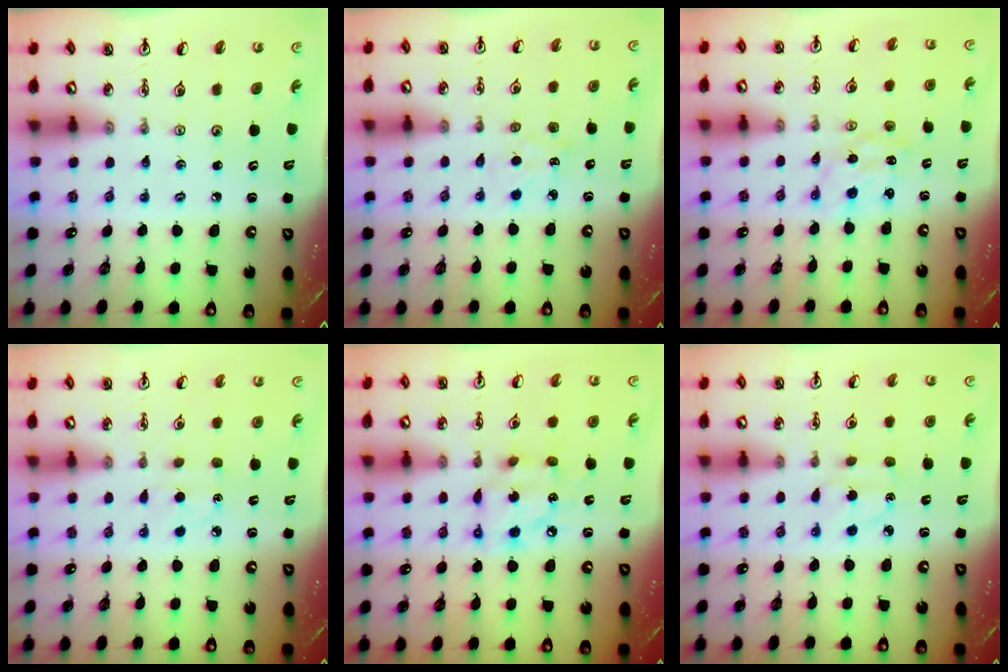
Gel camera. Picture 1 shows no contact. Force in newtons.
{"total": 3.5, "press": 3.5, "slide": 0.4}
{"total": 1.4, "press": 1.4, "slide": 0.1}
{"total": 4.2, "press": 4.2, "slide": 0.5}
{"total": 11.5, "press": 11.4, "slide": 0.7}
{"total": 3.3, "press": 3.3, "slide": 0.4}